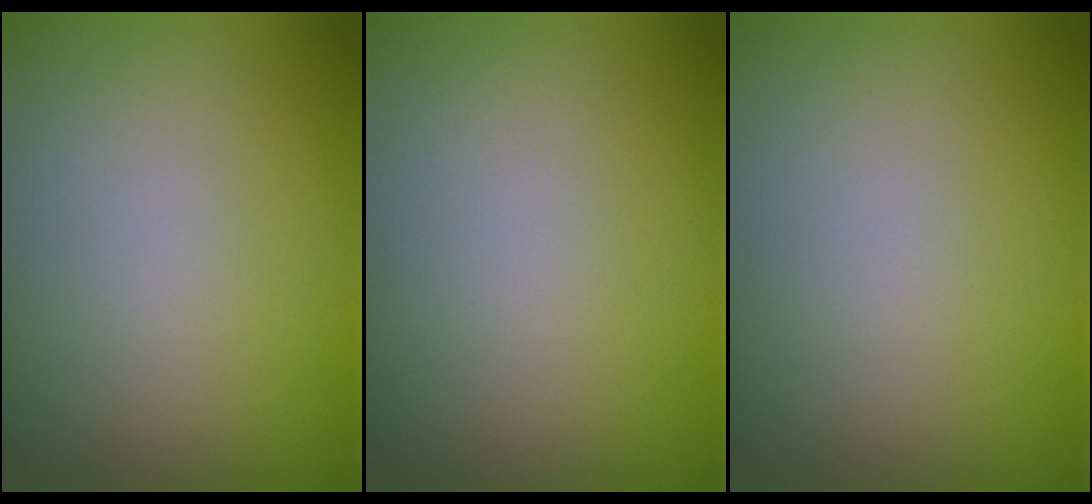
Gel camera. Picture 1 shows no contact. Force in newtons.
{"total": 0.0}
{"total": 0.0}